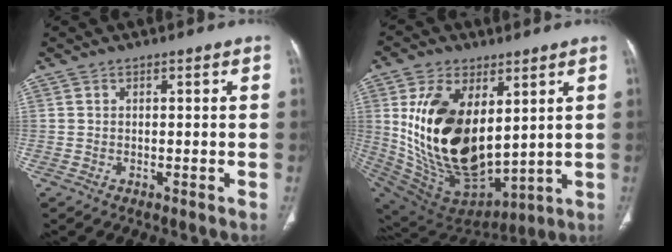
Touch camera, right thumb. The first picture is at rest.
{"total": 24.5, "force": [4.7, 14.1, 19.4], "torque": [-0.348, -0.046, 0.113]}